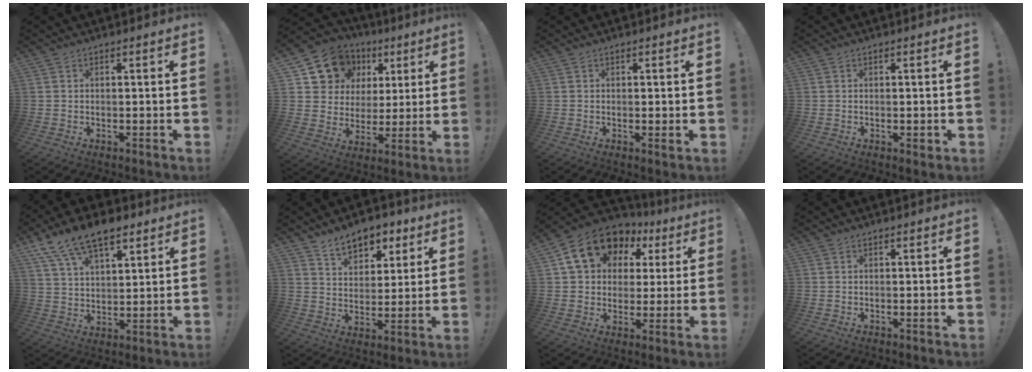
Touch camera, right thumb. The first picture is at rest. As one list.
[{"total": 12.6, "force": [6.1, 10.5, 3.3], "torque": [-0.053, -0.033, 0.130]}, {"total": 1.1, "force": [0.3, 0.2, 1.0], "torque": [-0.005, -0.006, 0.002]}, {"total": 1.2, "force": [-0.1, 0.5, 1.1], "torque": [-0.018, 0.001, -0.001]}, {"total": 12.9, "force": [8.8, 6.1, 7.2], "torque": [-0.131, -0.044, 0.164]}, {"total": 10.2, "force": [6.8, 6.2, 4.4], "torque": [-0.049, -0.042, 0.125]}, {"total": 17.2, "force": [8.1, 12.6, 8.5], "torque": [-0.134, -0.031, 0.160]}, {"total": 0.0}]